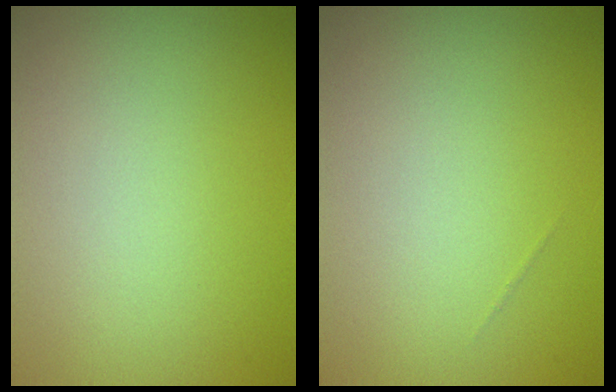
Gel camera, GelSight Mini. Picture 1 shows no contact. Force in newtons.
{"total": 0.0}